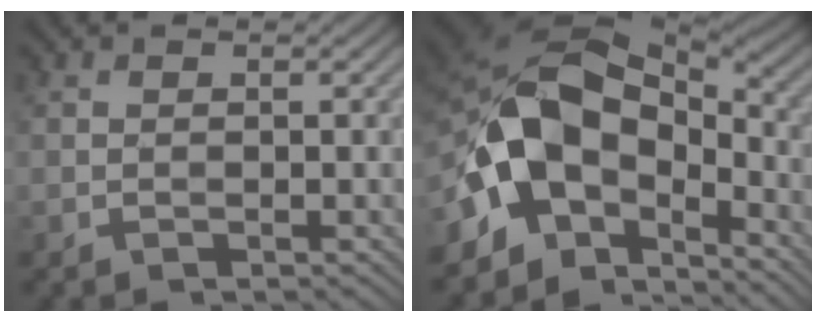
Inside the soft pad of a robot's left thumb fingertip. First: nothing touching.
{"total": 13.9, "force": [-4.0, 8.9, 9.9], "torque": [-0.170, 0.003, -0.087]}